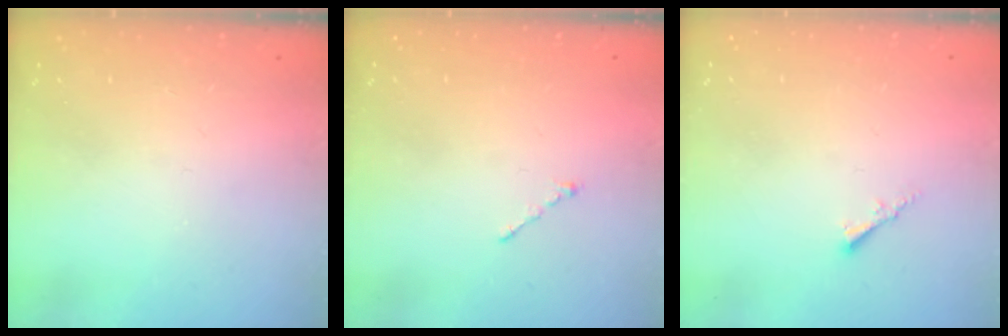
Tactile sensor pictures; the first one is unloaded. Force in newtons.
{"total": 0.7, "press": 0.7, "slide": 0.2}
{"total": 1.7, "press": 1.6, "slide": 0.4}